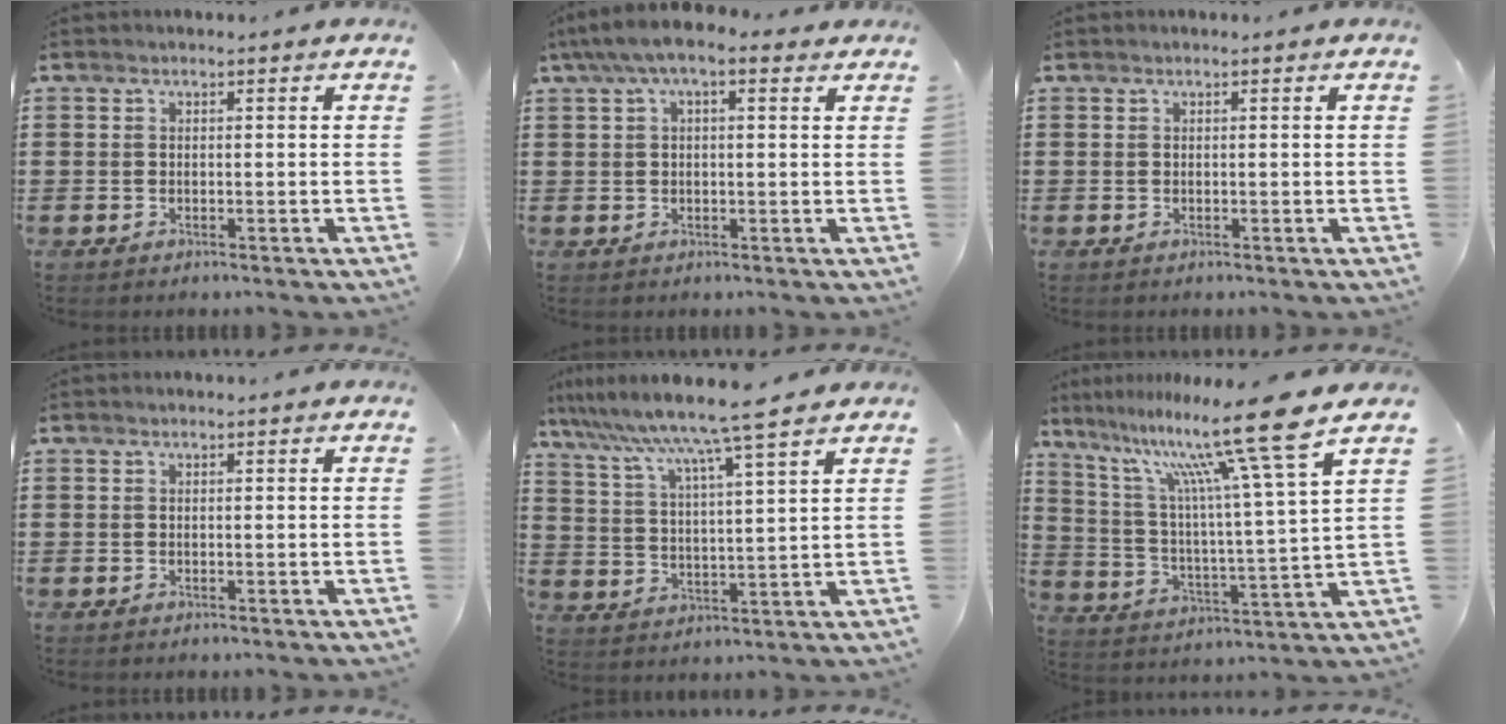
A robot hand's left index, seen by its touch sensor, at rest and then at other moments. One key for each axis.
{"total": 5.0, "fx": 2.3, "fy": 1.7, "fz": 4.1, "tx": -0.082, "ty": 0.008, "tz": 0.037}
{"total": 0.0}
{"total": 0.0}
{"total": 8.1, "fx": 7.0, "fy": -1.3, "fz": 3.8, "tx": -0.101, "ty": -0.048, "tz": 0.112}
{"total": 15.3, "fx": 10.8, "fy": -0.3, "fz": 10.8, "tx": -0.214, "ty": -0.068, "tz": 0.161}